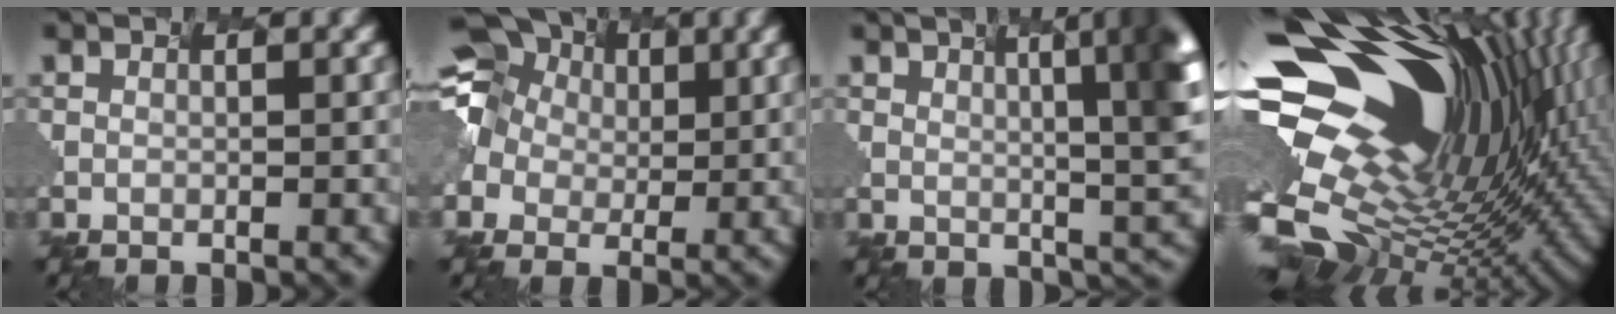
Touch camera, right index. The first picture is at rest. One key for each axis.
{"total": 11.3, "fx": 2.8, "fy": 9.8, "fz": 5.0, "tx": -0.132, "ty": 0.036, "tz": 0.021}
{"total": 7.2, "fx": 2.9, "fy": 1.7, "fz": 6.4, "tx": -0.082, "ty": 0.014, "tz": 0.049}
{"total": 19.1, "fx": -0.1, "fy": 11.8, "fz": 15.0, "tx": -0.281, "ty": 0.018, "tz": 0.011}